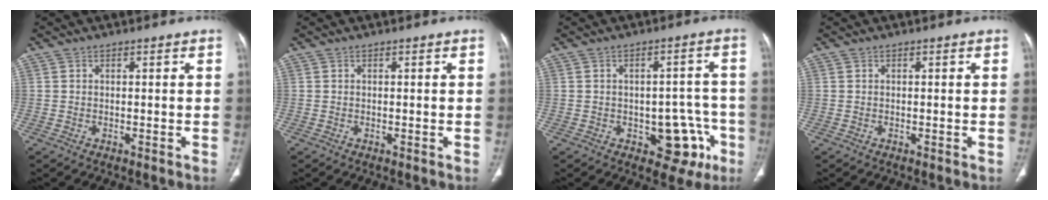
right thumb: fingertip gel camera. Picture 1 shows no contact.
{"total": 0.0}
{"total": 10.2, "force": [-4.0, 6.0, 7.2], "torque": [-0.040, 0.028, -0.042]}
{"total": 0.0}